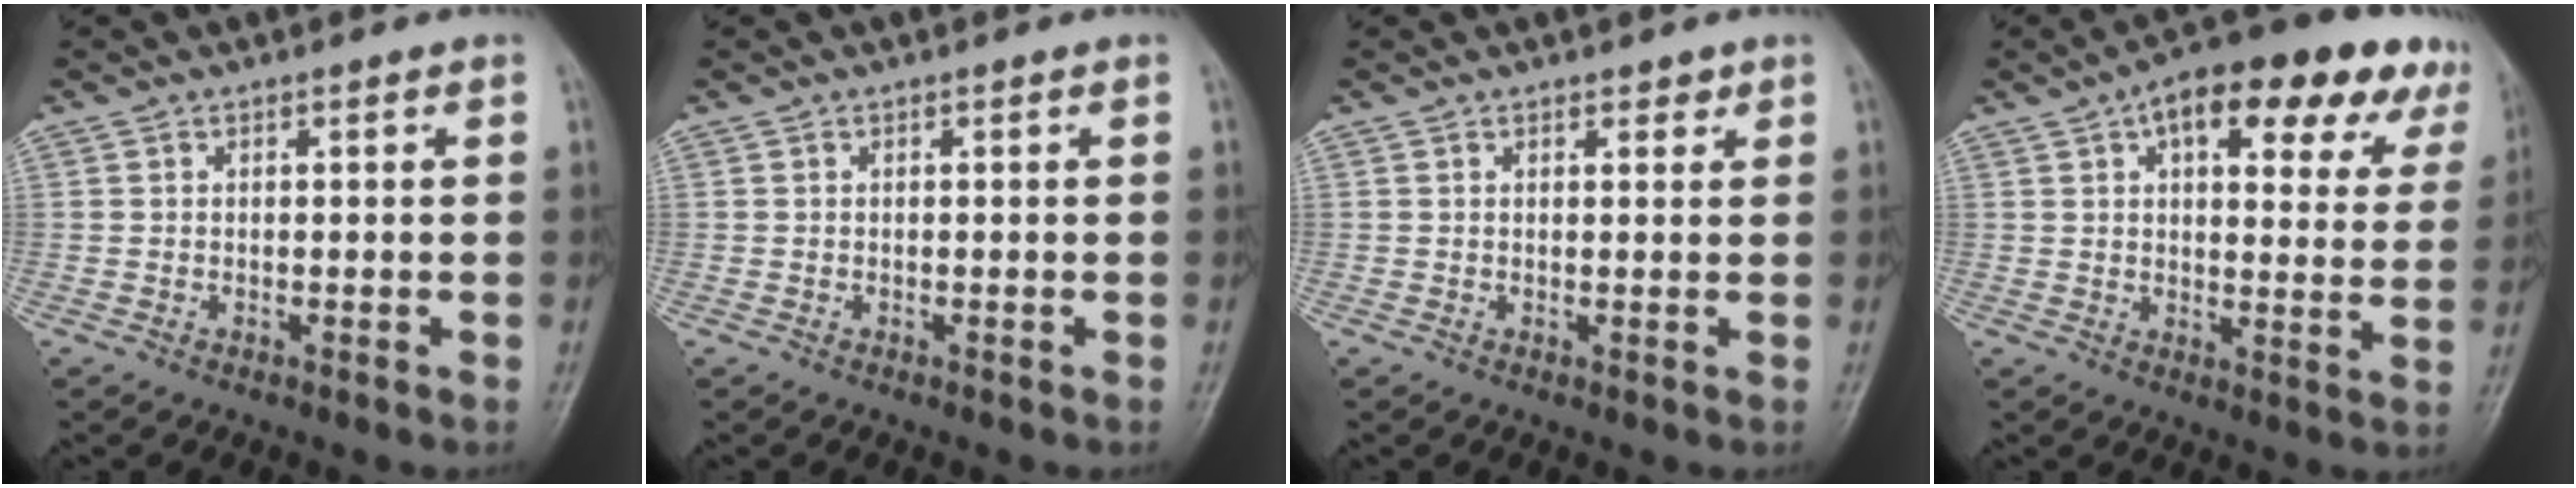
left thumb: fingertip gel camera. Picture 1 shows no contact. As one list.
[{"total": 0.0}, {"total": 1.6, "force": [1.2, 0.9, 0.6], "torque": [0.003, -0.006, 0.013]}, {"total": 21.1, "force": [11.1, 9.0, 15.5], "torque": [-0.178, 0.002, 0.144]}]